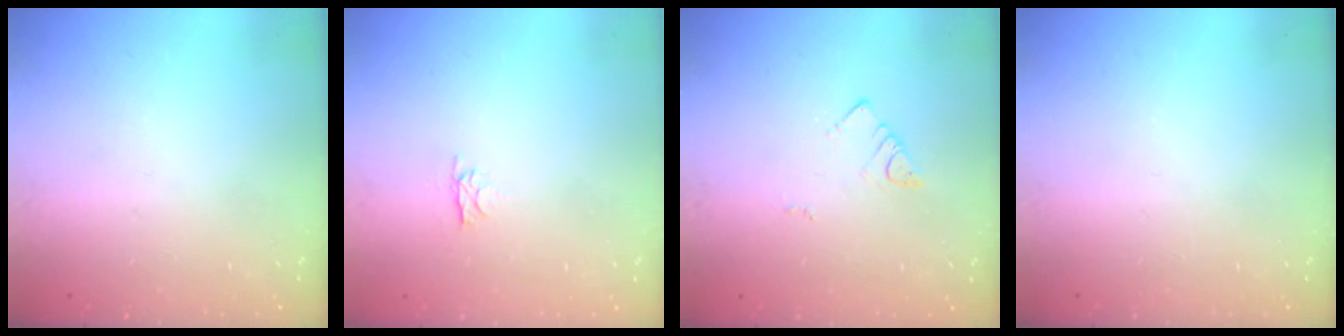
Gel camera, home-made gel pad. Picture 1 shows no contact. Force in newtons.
{"total": 2.8, "press": 2.7, "slide": 0.4}
{"total": 3.1, "press": 3.1, "slide": 0.5}
{"total": 0.0}